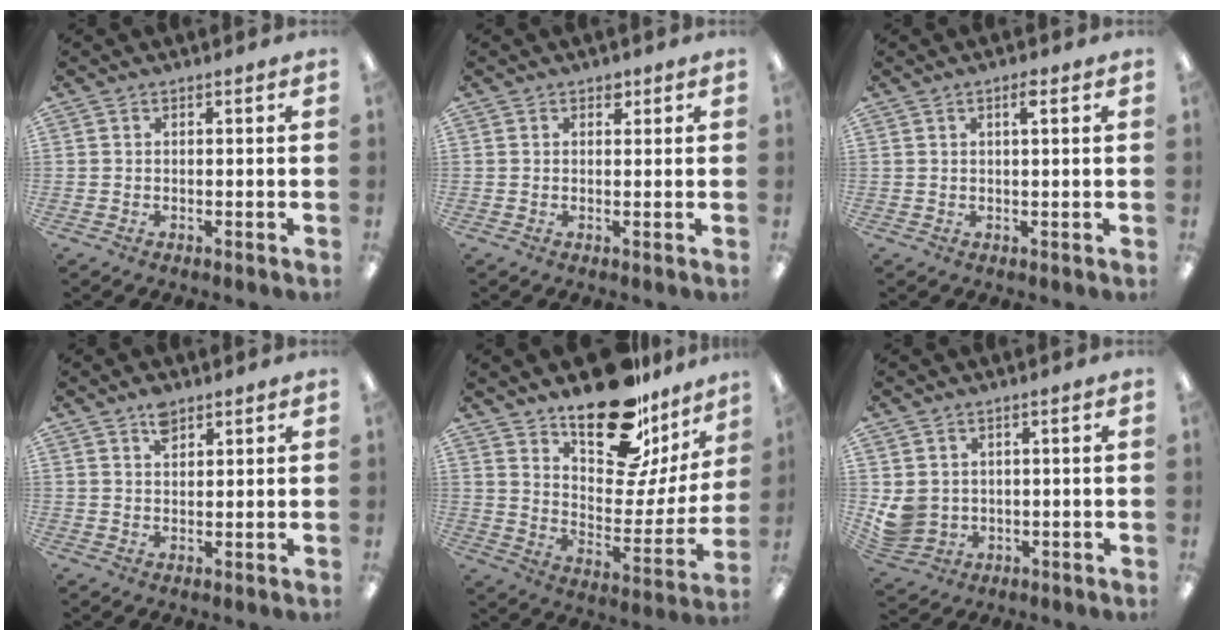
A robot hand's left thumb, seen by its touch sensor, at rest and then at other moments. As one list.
[{"total": 1.6, "force": [1.1, 1.1, 0.6], "torque": [0.004, -0.004, 0.015]}, {"total": 2.4, "force": [1.3, 0.5, 1.9], "torque": [-0.035, 0.002, 0.019]}, {"total": 4.0, "force": [2.8, 2.1, 1.9], "torque": [-0.028, -0.006, 0.049]}, {"total": 21.4, "force": [16.5, 8.6, 10.7], "torque": [-0.152, -0.121, 0.282]}, {"total": 5.2, "force": [1.4, 4.7, 1.6], "torque": [-0.046, -0.004, 0.030]}]